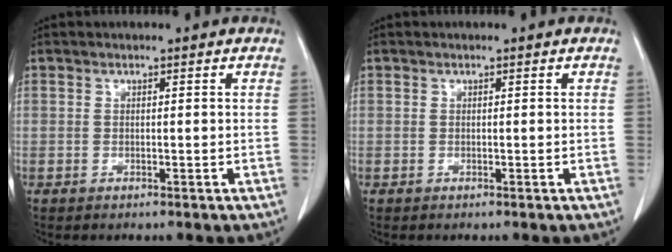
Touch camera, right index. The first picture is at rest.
{"total": 0.0}